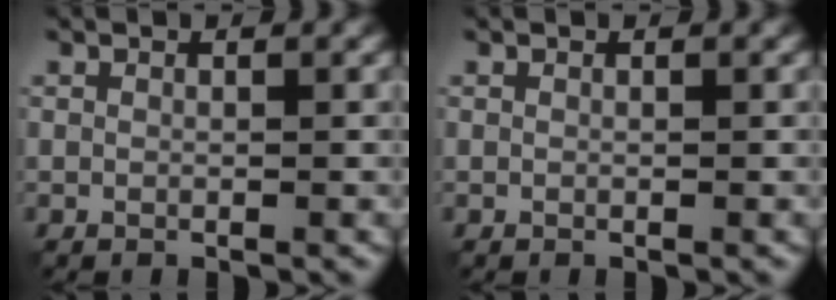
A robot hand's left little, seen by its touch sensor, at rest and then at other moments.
{"total": 0.0}